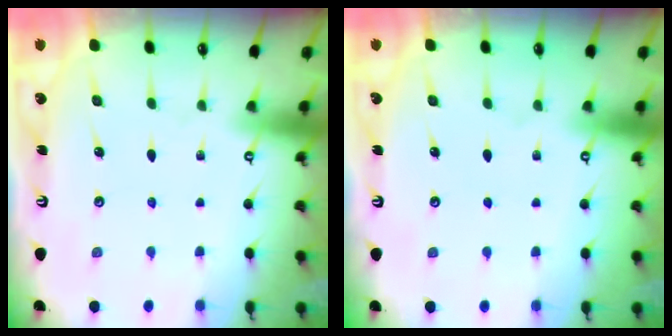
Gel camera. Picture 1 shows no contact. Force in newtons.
{"total": 0.0}